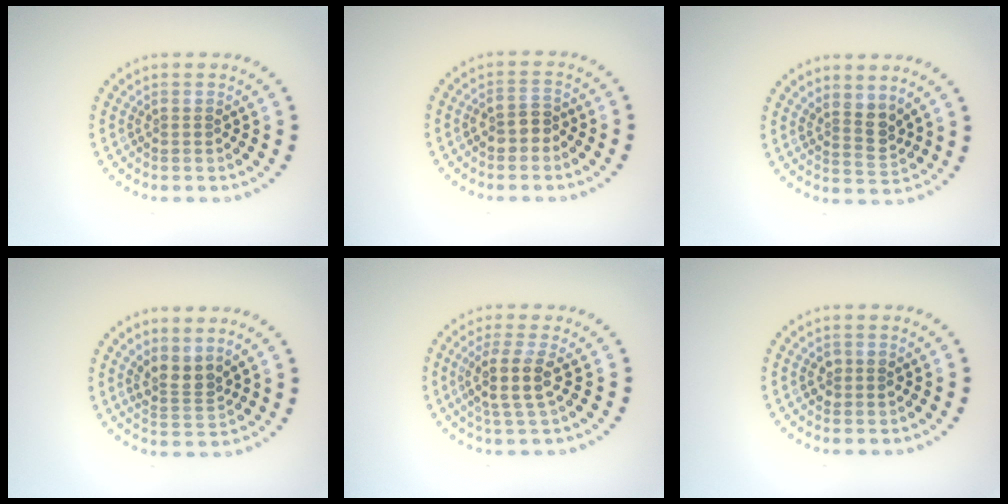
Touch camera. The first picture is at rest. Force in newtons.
{"total": 2.1, "press": 2.0, "slide": 0.6}
{"total": 2.4, "press": 1.9, "slide": 1.5}
{"total": 2.6, "press": 1.9, "slide": 1.7}
{"total": 3.4, "press": 2.8, "slide": 2.0}
{"total": 1.3, "press": 1.3, "slide": 0.1}